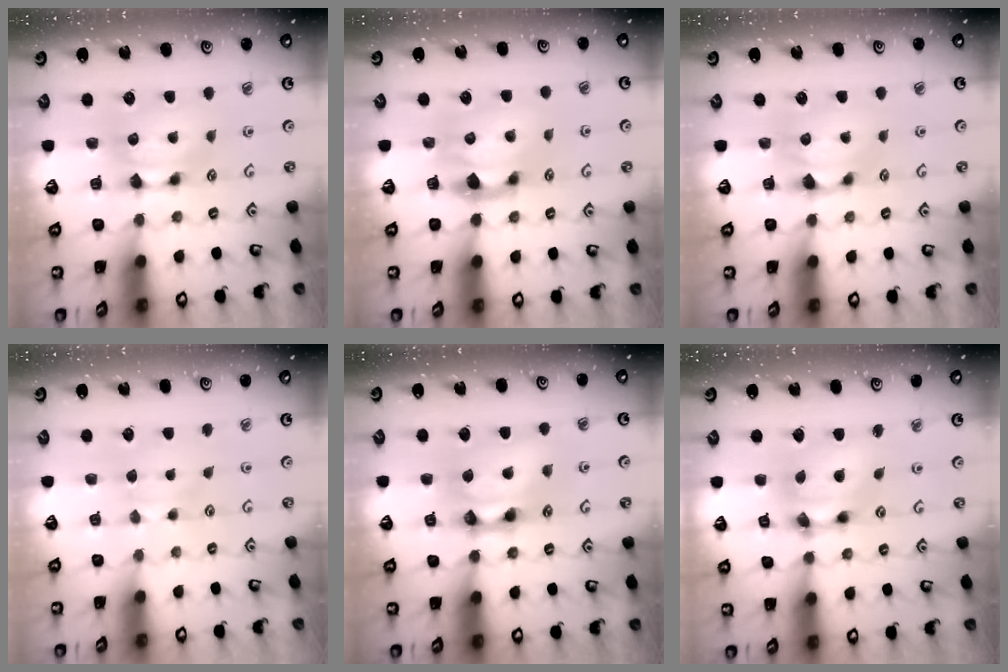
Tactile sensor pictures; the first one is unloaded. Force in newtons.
{"total": 1.9, "press": 1.4, "slide": 1.2}
{"total": 1.4, "press": 0.9, "slide": 1.0}
{"total": 2.2, "press": 2.2, "slide": 0.5}
{"total": 5.5, "press": 5.5, "slide": 0.4}
{"total": 6.2, "press": 5.7, "slide": 2.5}